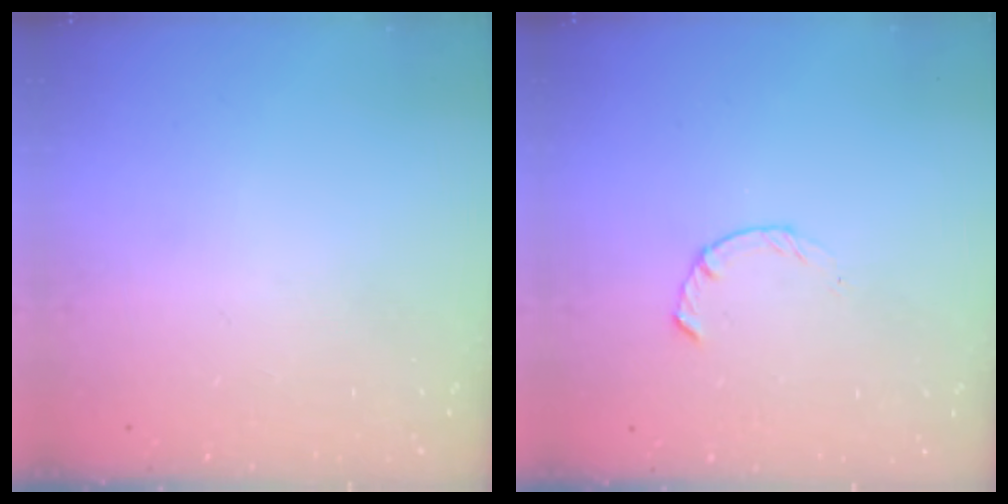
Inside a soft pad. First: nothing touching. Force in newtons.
{"total": 2.3, "press": 2.2, "slide": 0.4}